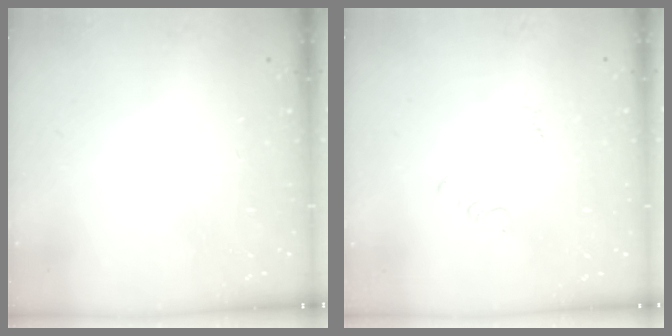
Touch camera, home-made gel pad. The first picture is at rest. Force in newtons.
{"total": 2.9, "press": 2.9, "slide": 0.4}